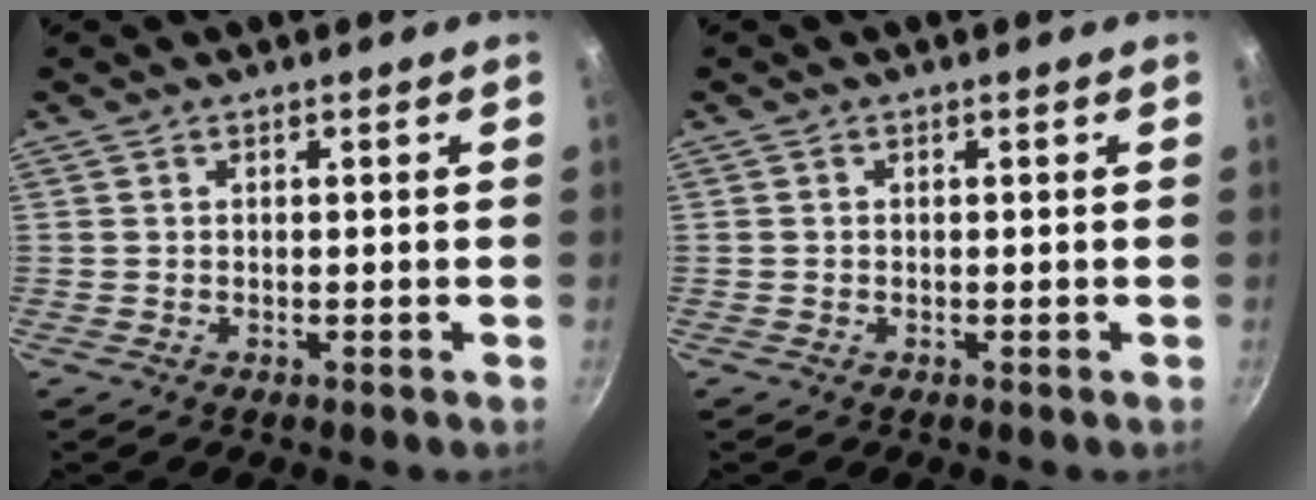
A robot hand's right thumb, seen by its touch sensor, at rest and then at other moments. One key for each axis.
{"total": 0.0}